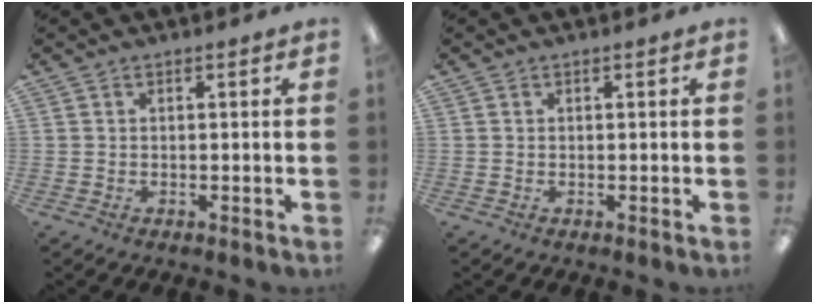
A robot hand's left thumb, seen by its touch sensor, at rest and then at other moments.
{"total": 0.0}